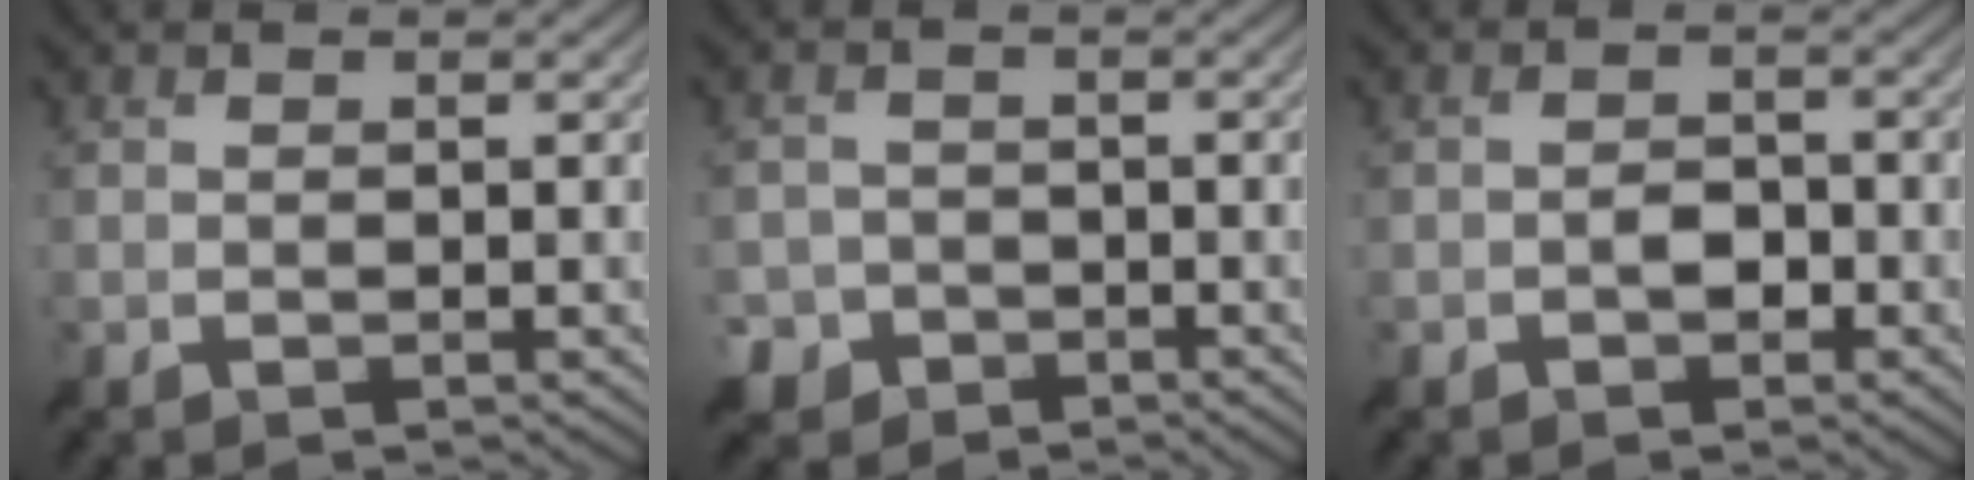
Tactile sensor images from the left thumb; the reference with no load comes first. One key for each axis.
{"total": 4.3, "fx": -2.6, "fy": 3.4, "fz": 0.6, "tx": -0.003, "ty": -0.004, "tz": -0.060}
{"total": 2.0, "fx": -0.9, "fy": 1.3, "fz": 1.2, "tx": -0.021, "ty": 0.004, "tz": -0.021}